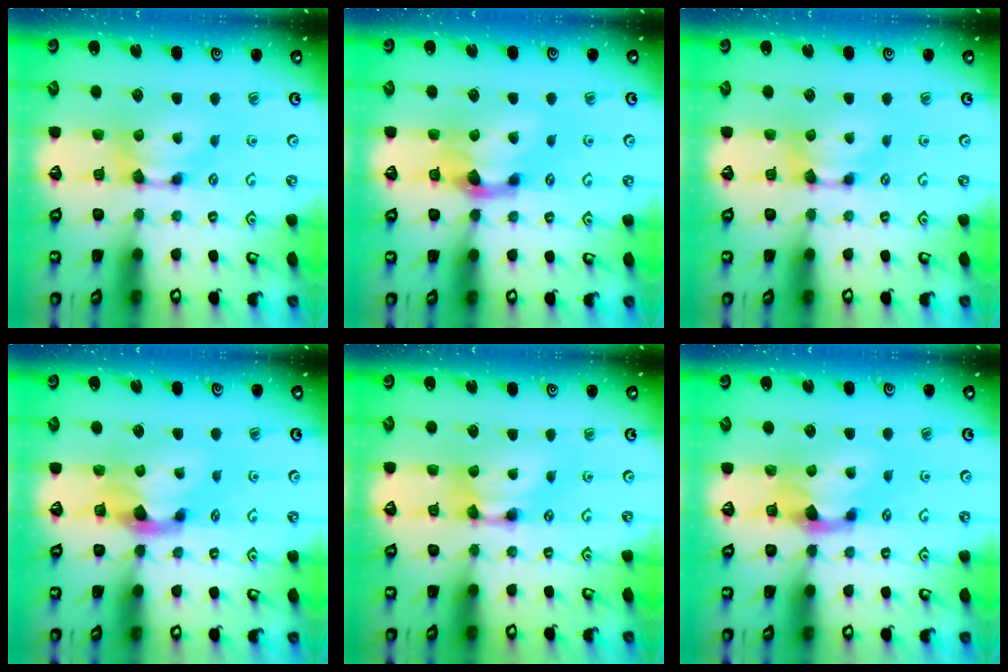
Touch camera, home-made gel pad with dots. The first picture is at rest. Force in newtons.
{"total": 2.6, "press": 1.9, "slide": 1.7}
{"total": 0.0}
{"total": 2.3, "press": 1.9, "slide": 1.2}
{"total": 2.1, "press": 2.1, "slide": 0.1}
{"total": 1.6, "press": 1.2, "slide": 1.1}